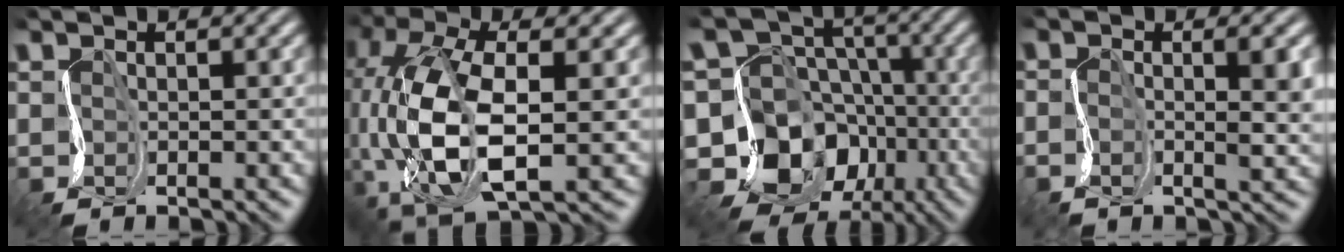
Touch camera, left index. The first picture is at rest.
{"total": 11.2, "force": [-2.4, 5.6, 9.4], "torque": [-0.215, -0.006, -0.044]}
{"total": 13.7, "force": [-6.9, 11.0, 4.5], "torque": [-0.090, -0.001, -0.143]}
{"total": 2.7, "force": [-0.7, 0.6, 2.5], "torque": [-0.053, -0.003, -0.020]}